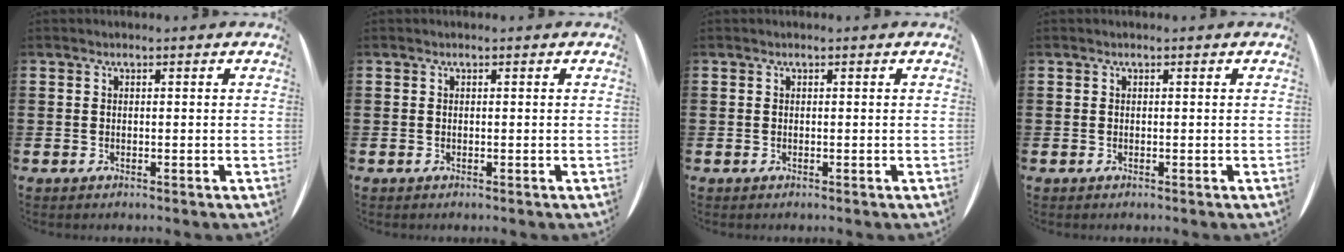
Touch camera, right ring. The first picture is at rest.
{"total": 0.0}
{"total": 0.0}
{"total": 0.0}